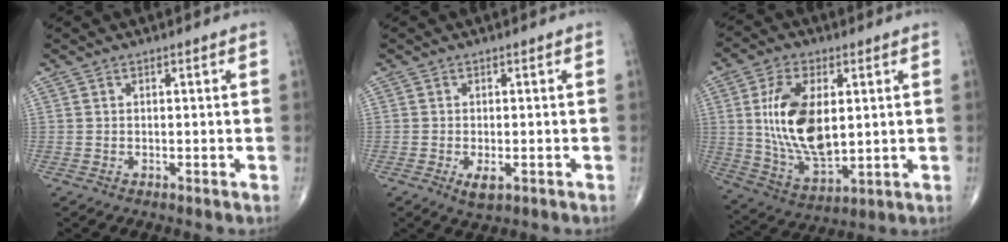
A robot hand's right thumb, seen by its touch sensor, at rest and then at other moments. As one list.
[{"total": 2.9, "force": [-1.1, 1.3, 2.3], "torque": [-0.039, -0.005, -0.016]}, {"total": 16.5, "force": [2.5, 8.8, 13.8], "torque": [-0.252, -0.016, 0.058]}]